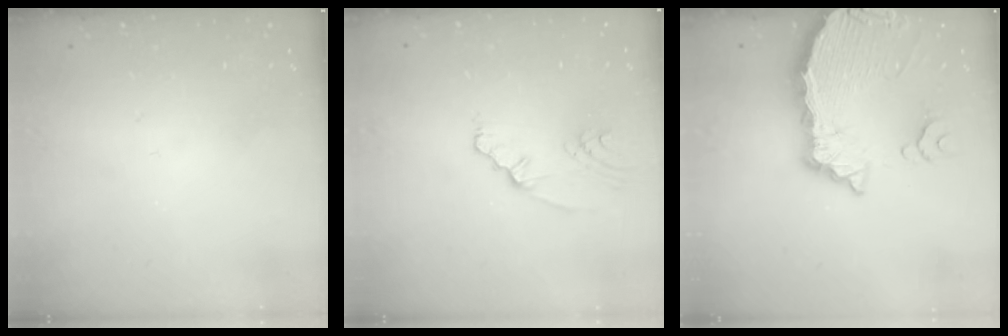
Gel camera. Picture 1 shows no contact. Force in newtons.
{"total": 3.1, "press": 2.8, "slide": 1.3}
{"total": 11.6, "press": 11.5, "slide": 1.4}